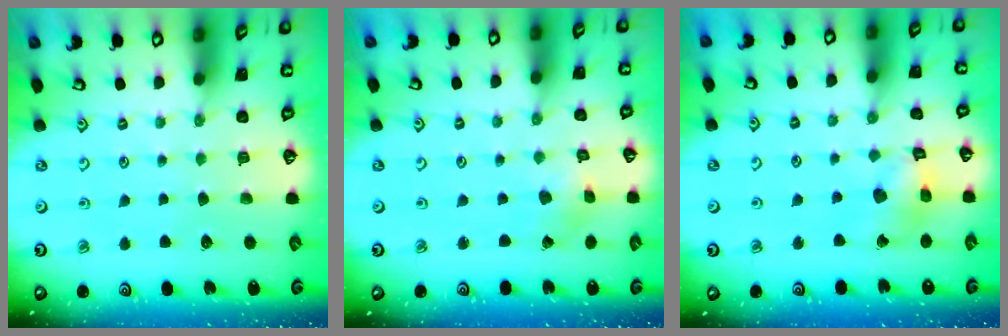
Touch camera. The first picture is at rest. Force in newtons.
{"total": 1.4, "press": 1.4, "slide": 0.2}
{"total": 10.1, "press": 10.0, "slide": 1.2}